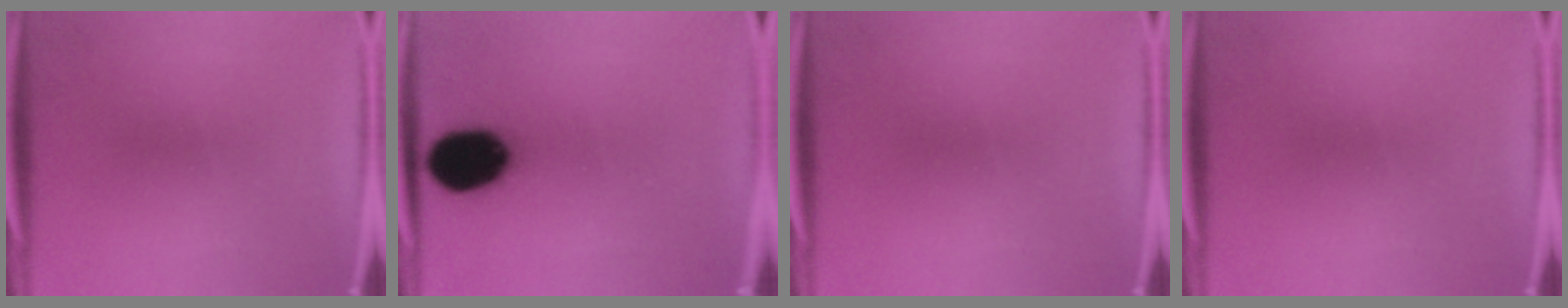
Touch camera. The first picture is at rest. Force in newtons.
{"total": 16.5}
{"total": 0.0}
{"total": 0.0}